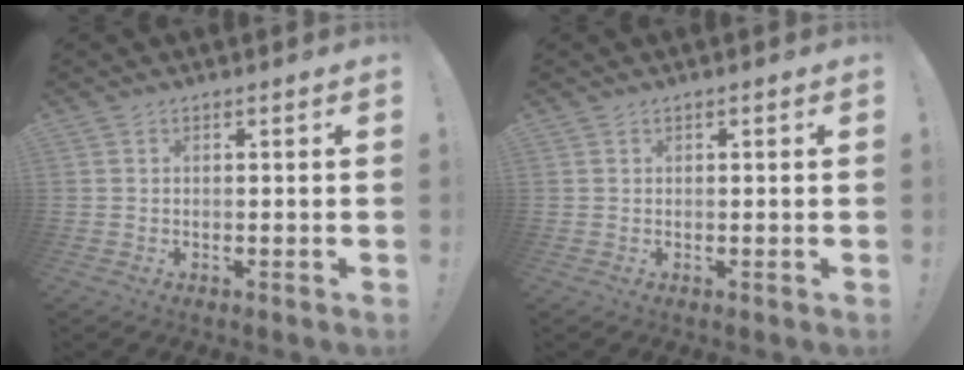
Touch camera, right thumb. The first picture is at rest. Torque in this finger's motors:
{"motor_torque": [0.11, 0.01, 0.10, -0.15, 0.11]}